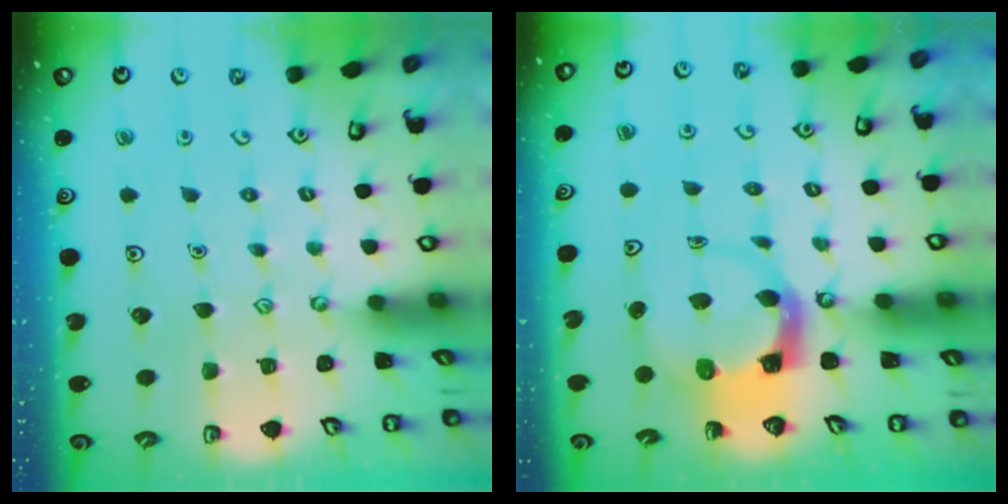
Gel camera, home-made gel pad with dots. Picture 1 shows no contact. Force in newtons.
{"total": 3.9, "press": 3.9, "slide": 0.5}